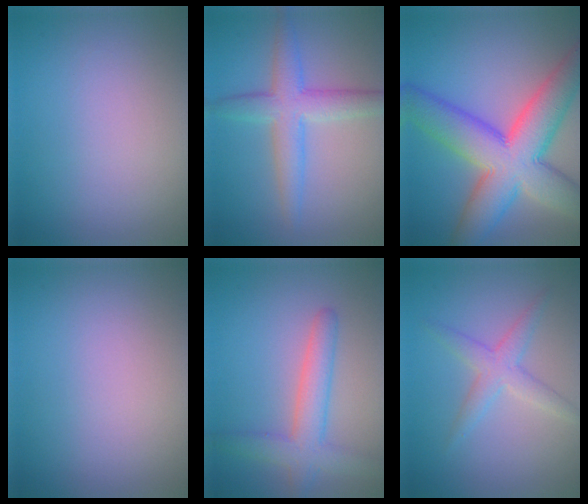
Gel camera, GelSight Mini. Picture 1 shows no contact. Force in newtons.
{"total": 4.4, "press": 4.4, "slide": 0.1}
{"total": 11.3, "press": 11.3, "slide": 0.6}
{"total": 0.0}
{"total": 4.0, "press": 4.0, "slide": 0.3}
{"total": 2.6, "press": 2.6, "slide": 0.1}